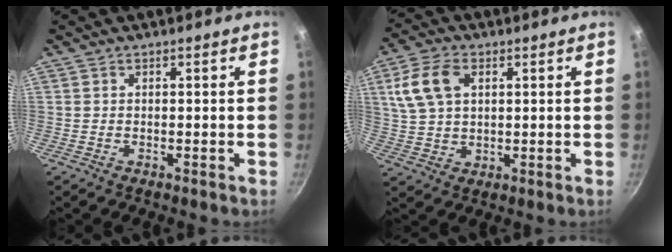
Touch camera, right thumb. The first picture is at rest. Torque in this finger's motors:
{"motor_torque": [-0.69, 0.94, 0.13, -0.14, 0.08]}